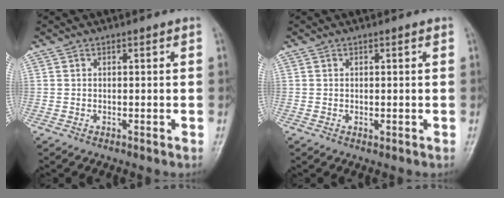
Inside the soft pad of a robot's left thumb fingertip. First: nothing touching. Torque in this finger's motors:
{"motor_torque": [-0.13, -0.03, 0.25, 0.02, 0.00]}